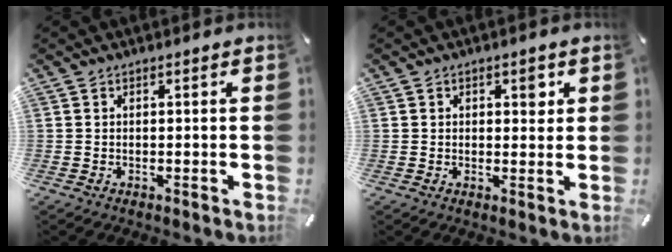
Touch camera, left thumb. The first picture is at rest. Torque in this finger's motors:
{"motor_torque": [0.12, -0.20, 0.07, -0.03, 0.00]}